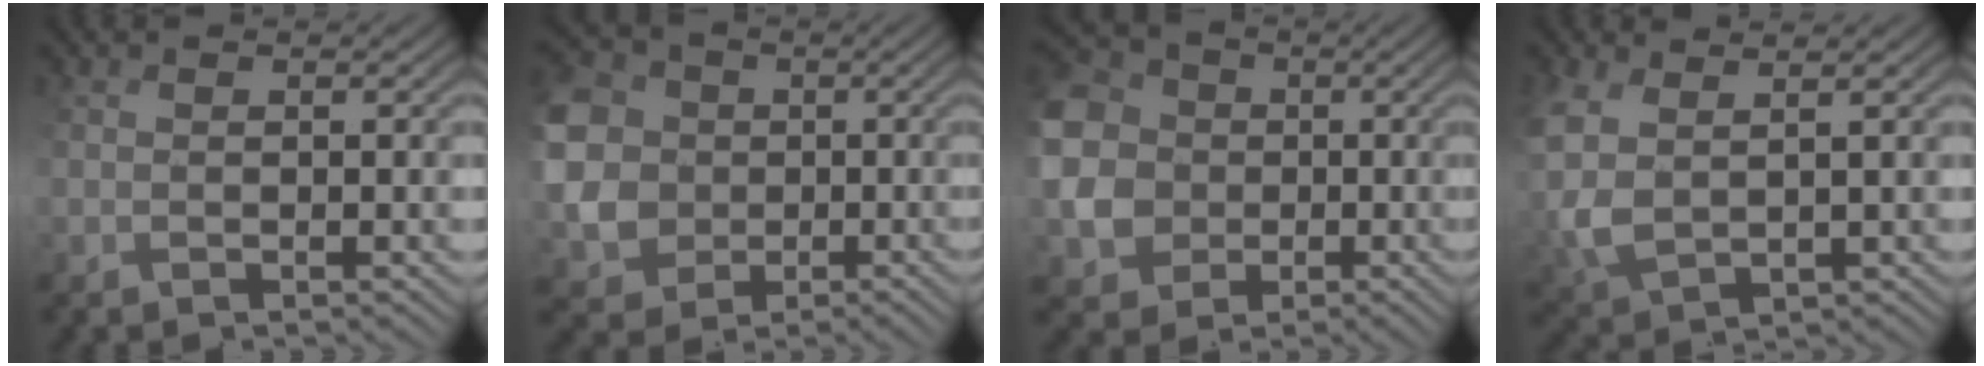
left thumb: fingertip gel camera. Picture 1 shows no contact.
{"total": 12.0, "force": [1.2, 10.9, 4.9], "torque": [-0.188, -0.015, 0.016]}
{"total": 13.1, "force": [0.9, 12.1, 4.8], "torque": [-0.191, 0.002, -0.001]}
{"total": 5.6, "force": [2.8, 3.1, 3.8], "torque": [-0.126, 0.000, 0.065]}